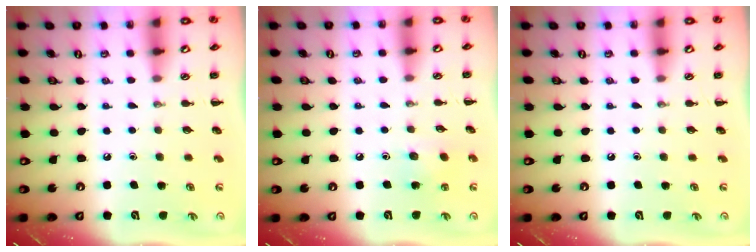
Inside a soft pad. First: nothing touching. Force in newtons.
{"total": 5.3, "press": 5.2, "slide": 1.2}
{"total": 0.0}